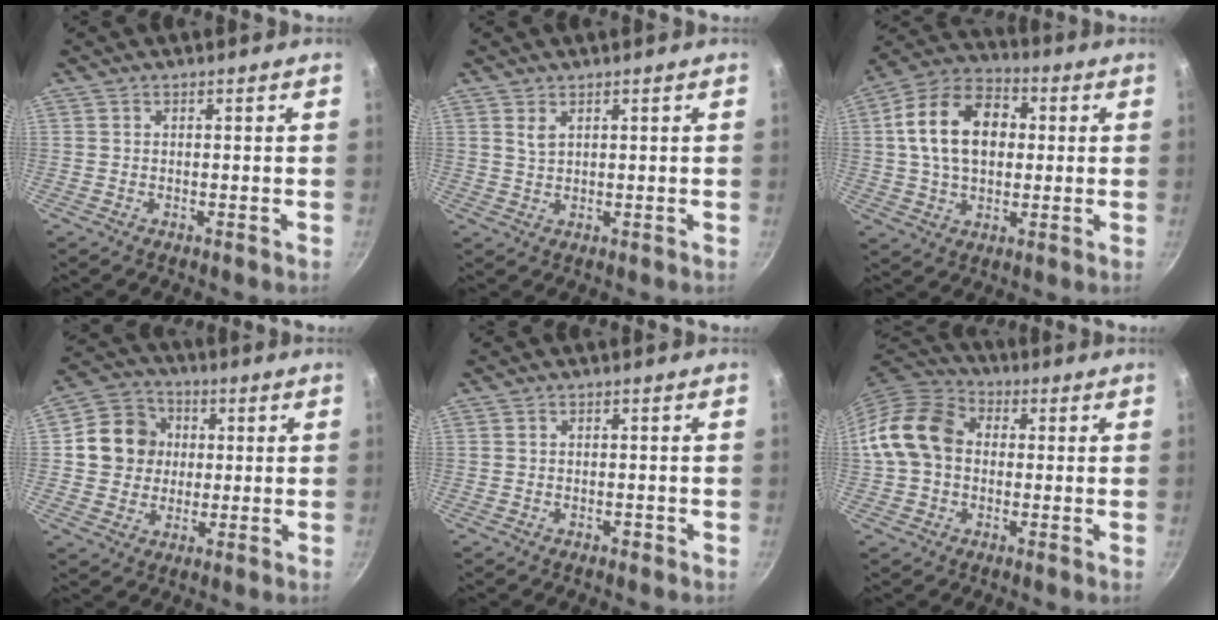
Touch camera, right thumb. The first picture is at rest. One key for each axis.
{"total": 1.9, "fx": 1.0, "fy": 1.0, "fz": 1.3, "tx": -0.023, "ty": -0.006, "tz": 0.022}
{"total": 16.5, "fx": 2.2, "fy": 11.3, "fz": 11.8, "tx": -0.174, "ty": 0.024, "tz": 0.023}
{"total": 10.9, "fx": 1.1, "fy": 10.0, "fz": 4.2, "tx": -0.037, "ty": 0.017, "tz": 0.009}
{"total": 0.7, "fx": -0.5, "fy": 0.4, "fz": 0.3, "tx": -0.003, "ty": 0.005, "tz": -0.004}
{"total": 12.5, "fx": 0.3, "fy": 9.7, "fz": 7.8, "tx": -0.116, "ty": 0.028, "tz": -0.011}